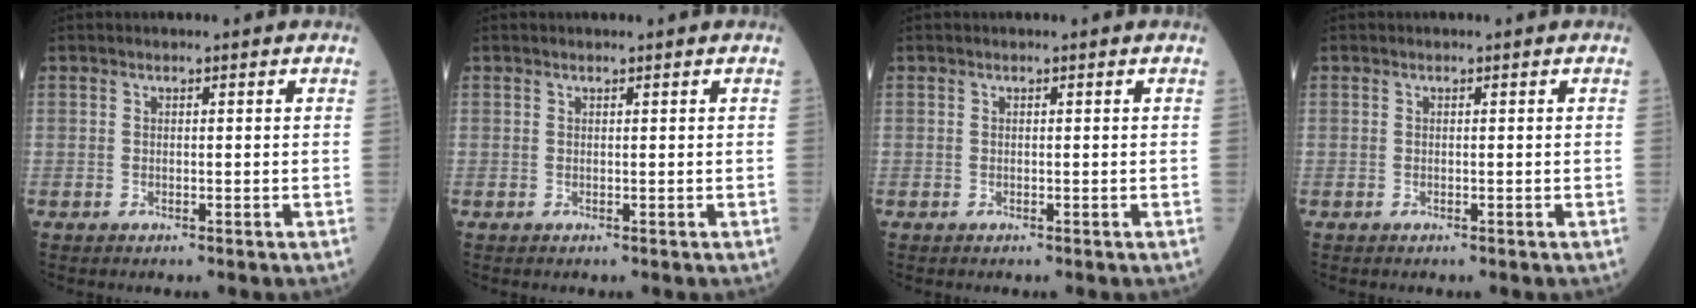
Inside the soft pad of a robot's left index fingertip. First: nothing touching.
{"total": 0.5, "force": [0.5, 0.0, 0.2], "torque": [-0.007, 0.005, 0.009]}
{"total": 0.0}
{"total": 0.0}